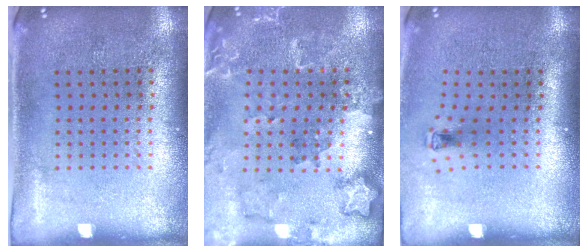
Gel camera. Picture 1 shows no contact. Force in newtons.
{"total": 1.8, "press": 1.7, "slide": 0.2}
{"total": 0.6, "press": 0.3, "slide": 0.6}